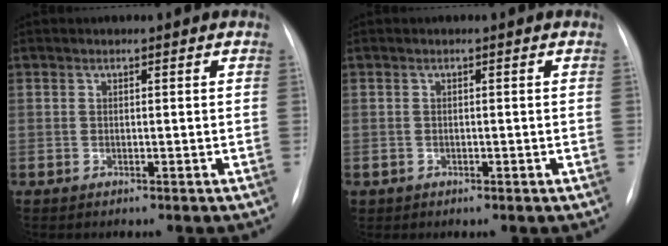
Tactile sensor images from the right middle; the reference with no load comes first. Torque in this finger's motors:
{"motor_torque": [0.42, -0.29, 1.05, 0.17]}